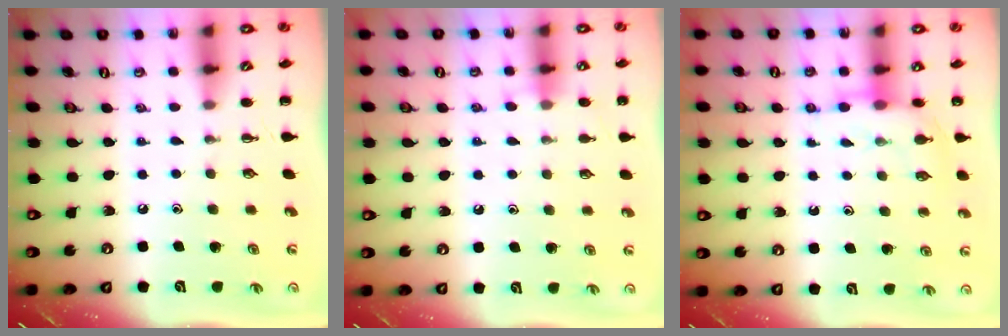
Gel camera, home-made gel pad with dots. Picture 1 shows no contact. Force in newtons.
{"total": 7.8, "press": 7.4, "slide": 2.3}
{"total": 9.0, "press": 9.0, "slide": 0.9}